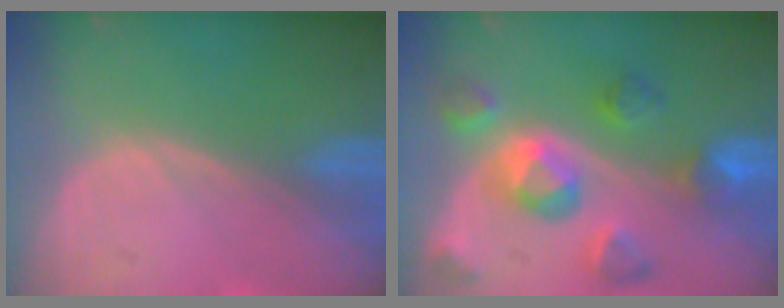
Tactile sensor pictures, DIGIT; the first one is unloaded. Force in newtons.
{"total": 9.9, "press": 8.8, "slide": 4.6}